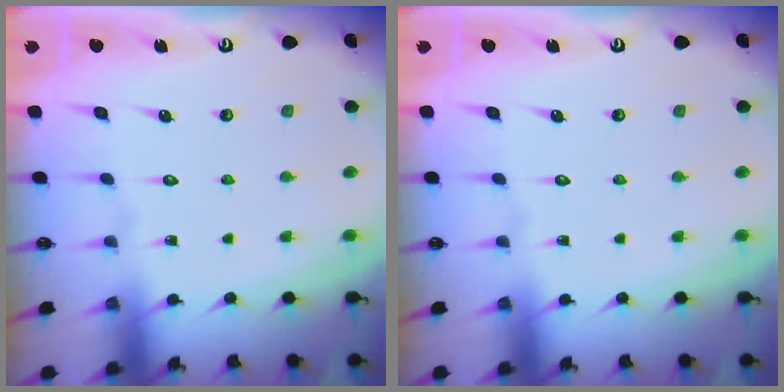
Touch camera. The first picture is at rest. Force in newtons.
{"total": 0.0}